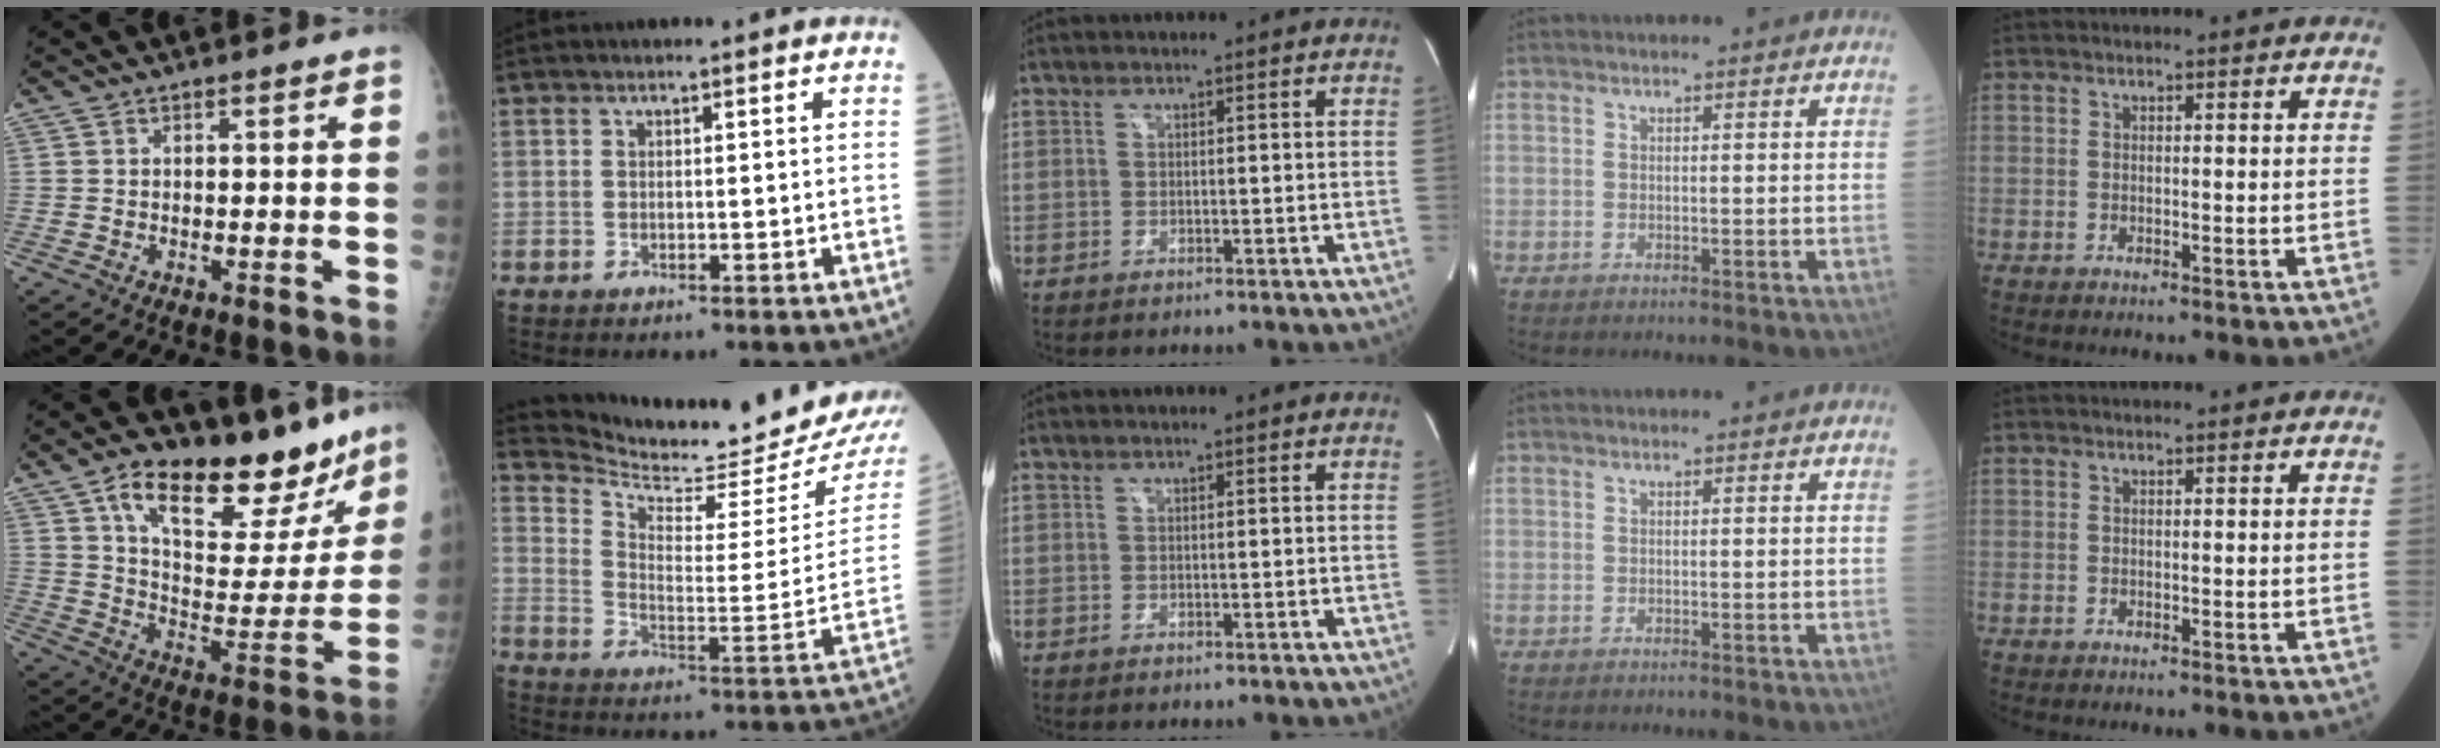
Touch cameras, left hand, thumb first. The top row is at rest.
{"thumb": {"total": 25.1, "force": [16.6, 10.7, 15.5], "torque": [-0.179, -0.057, 0.260]}, "index": {"total": 17.8, "force": [17.1, -0.3, 4.9], "torque": [-0.088, -0.099, 0.246]}}